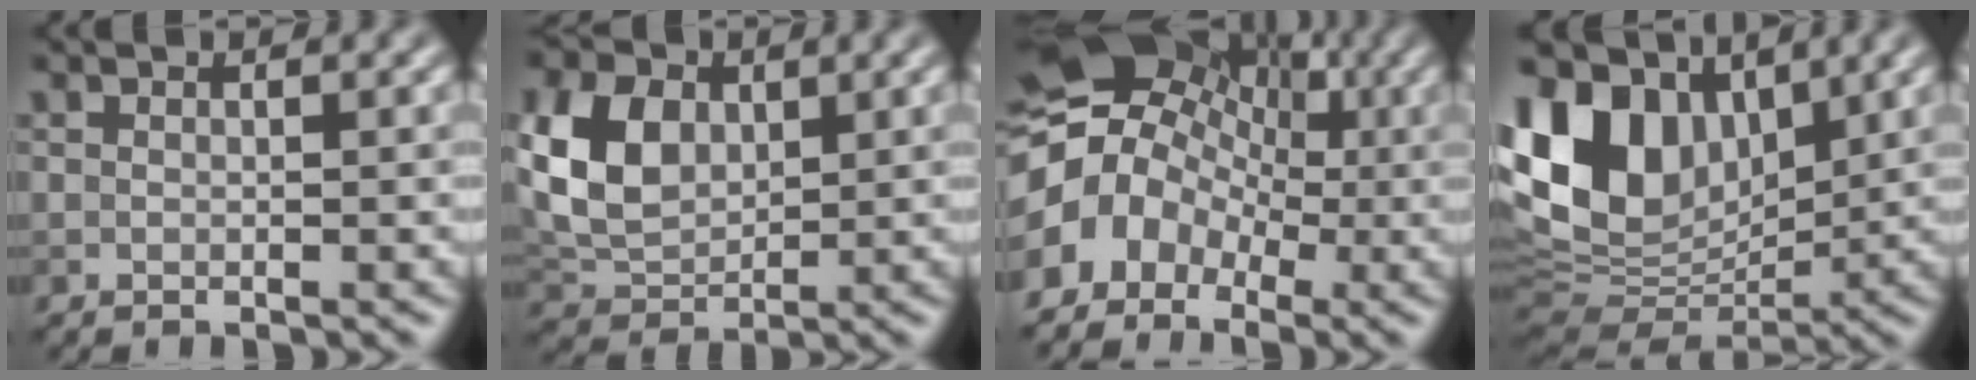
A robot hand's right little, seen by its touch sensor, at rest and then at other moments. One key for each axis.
{"total": 6.6, "fx": 1.4, "fy": 4.7, "fz": 4.4, "tx": -0.101, "ty": 0.005, "tz": 0.025}
{"total": 8.6, "fx": -0.8, "fy": 7.0, "fz": 5.0, "tx": -0.066, "ty": 0.016, "tz": -0.026}
{"total": 12.4, "fx": 5.1, "fy": 8.1, "fz": 8.0, "tx": -0.177, "ty": 0.016, "tz": 0.091}